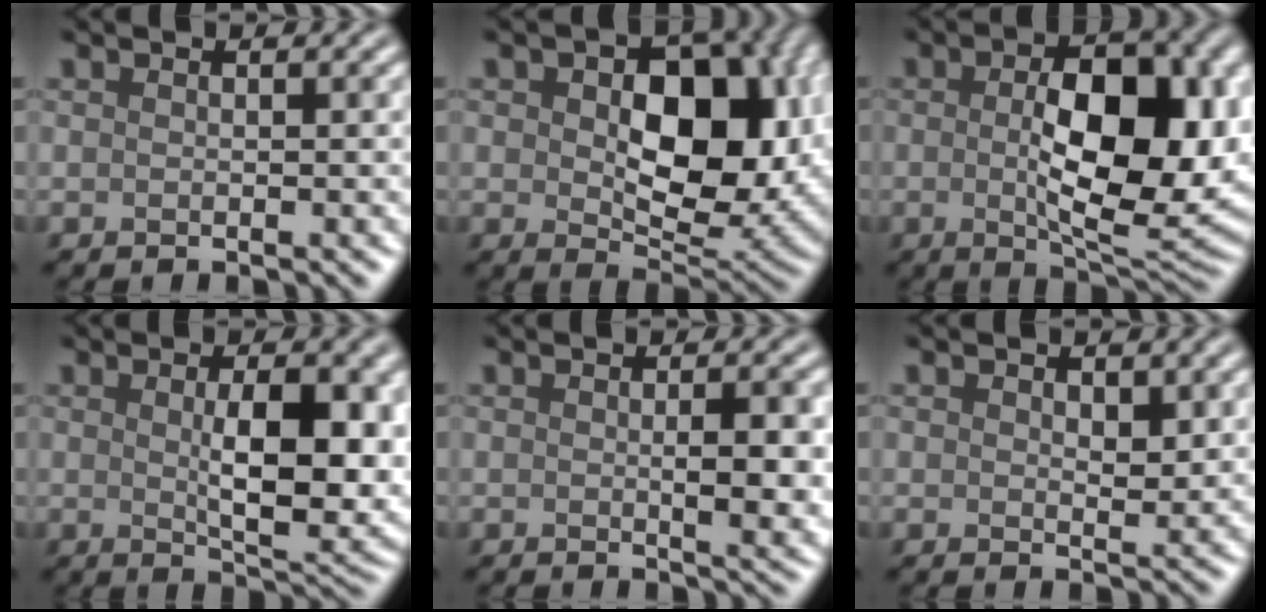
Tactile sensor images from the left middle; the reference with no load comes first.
{"total": 11.4, "force": [1.0, 6.9, 9.0], "torque": [-0.128, -0.008, 0.024]}
{"total": 10.8, "force": [0.0, 5.1, 9.6], "torque": [-0.142, -0.002, 0.004]}
{"total": 7.8, "force": [0.5, 2.9, 7.2], "torque": [-0.108, -0.010, 0.019]}
{"total": 3.7, "force": [0.0, 0.8, 3.6], "torque": [-0.050, -0.003, 0.003]}
{"total": 1.4, "force": [0.7, 0.8, 0.9], "torque": [-0.011, -0.007, 0.013]}